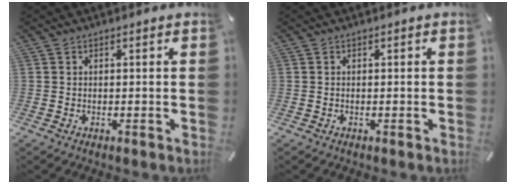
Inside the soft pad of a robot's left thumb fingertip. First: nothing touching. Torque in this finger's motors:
{"motor_torque": [-0.04, 0.03, -0.01, 0.07, 0.01]}